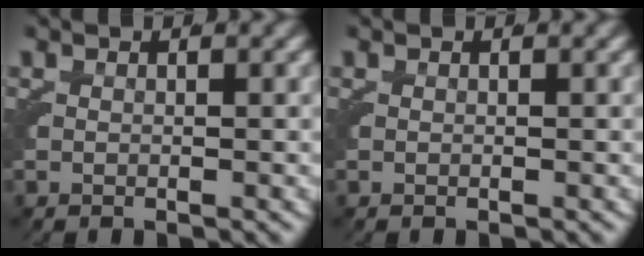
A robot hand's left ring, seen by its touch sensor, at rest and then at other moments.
{"total": 0.0}